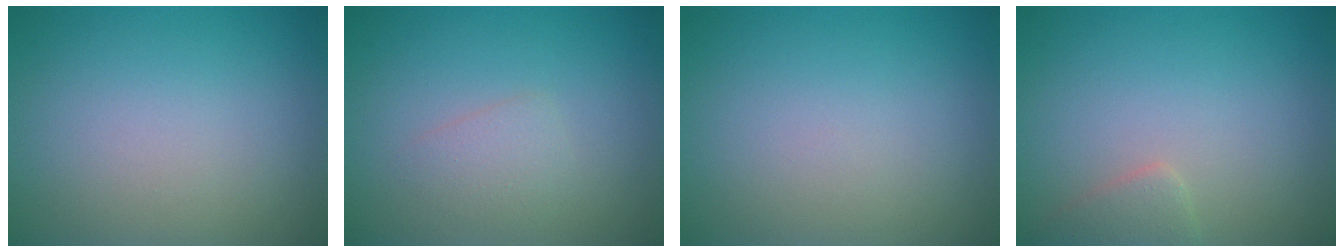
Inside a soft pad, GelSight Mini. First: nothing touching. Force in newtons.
{"total": 1.5, "press": 1.5, "slide": 0.1}
{"total": 0.0}
{"total": 1.6, "press": 1.6, "slide": 0.0}